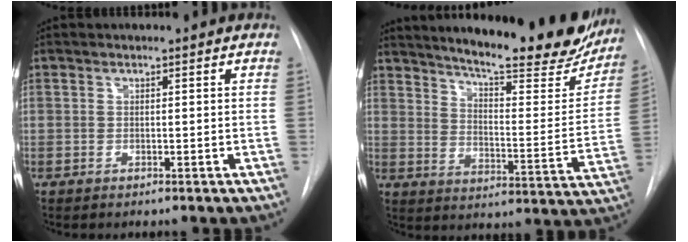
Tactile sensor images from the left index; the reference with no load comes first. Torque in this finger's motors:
{"motor_torque": [0.36, -0.55, 0.55, 0.13]}